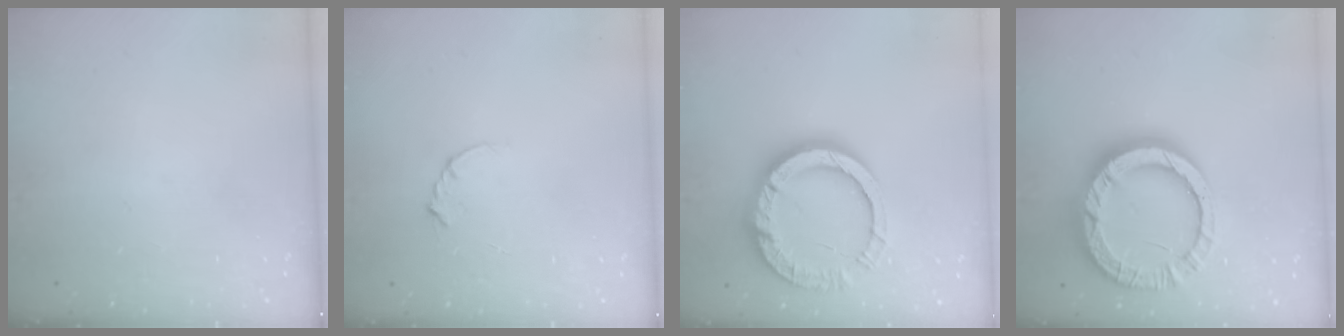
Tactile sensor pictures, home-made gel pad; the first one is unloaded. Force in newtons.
{"total": 2.9, "press": 2.9, "slide": 0.3}
{"total": 17.0, "press": 17.0, "slide": 1.3}
{"total": 17.2, "press": 17.1, "slide": 1.9}